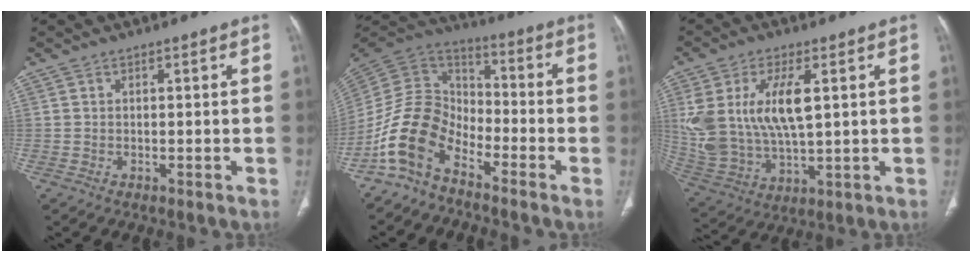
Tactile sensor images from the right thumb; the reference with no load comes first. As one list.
[{"total": 12.3, "force": [-7.9, 7.2, 6.1], "torque": [-0.108, 0.078, -0.176]}, {"total": 17.1, "force": [3.8, 8.4, 14.4], "torque": [-0.301, -0.012, 0.087]}]